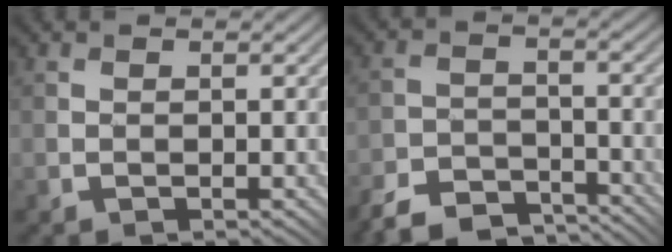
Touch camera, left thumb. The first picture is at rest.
{"total": 7.2, "force": [-6.6, 2.2, 2.1], "torque": [-0.040, -0.005, -0.124]}